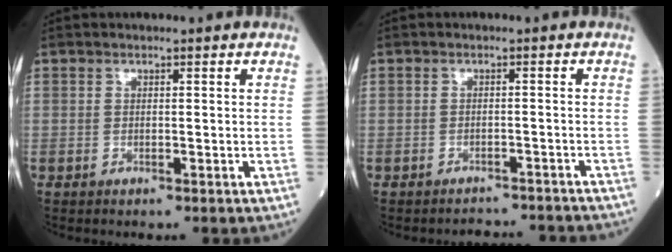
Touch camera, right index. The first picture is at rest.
{"total": 5.3, "force": [-5.2, 1.0, -0.3], "torque": [0.009, 0.010, -0.058]}